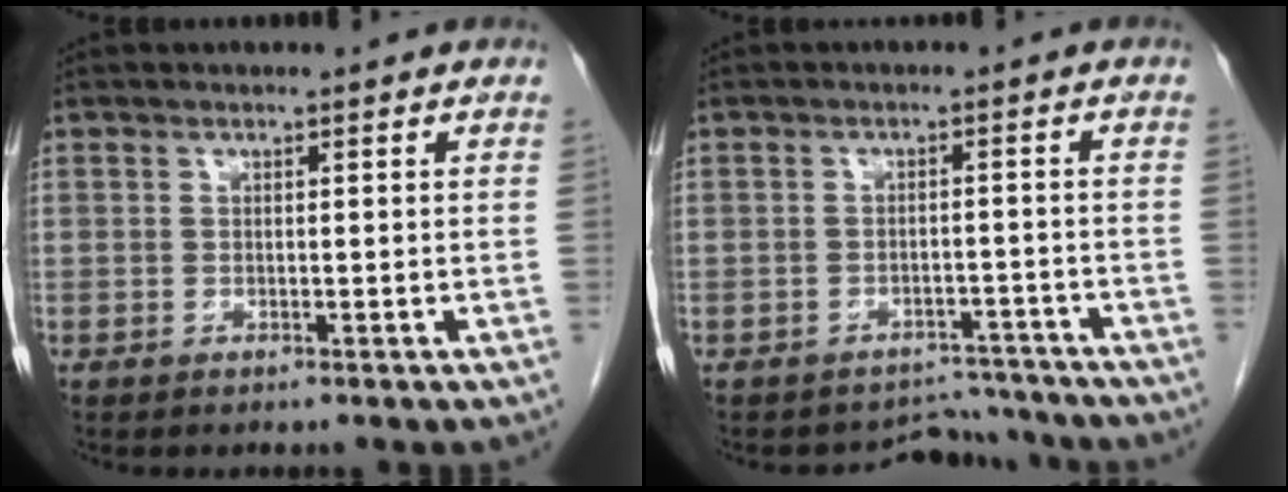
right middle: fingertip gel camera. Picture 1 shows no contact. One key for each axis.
{"total": 4.3, "fx": -3.9, "fy": 1.5, "fz": -1.2, "tx": 0.014, "ty": 0.019, "tz": -0.049}